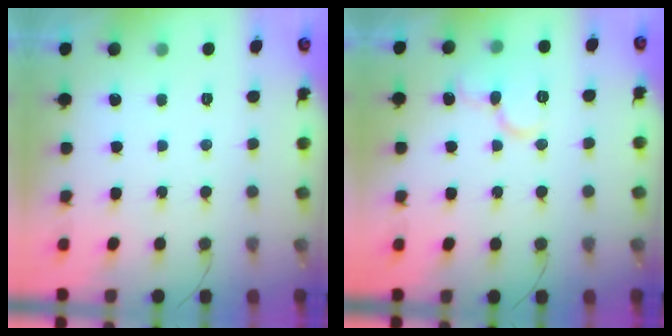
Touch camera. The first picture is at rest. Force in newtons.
{"total": 9.8, "press": 9.7, "slide": 1.3}